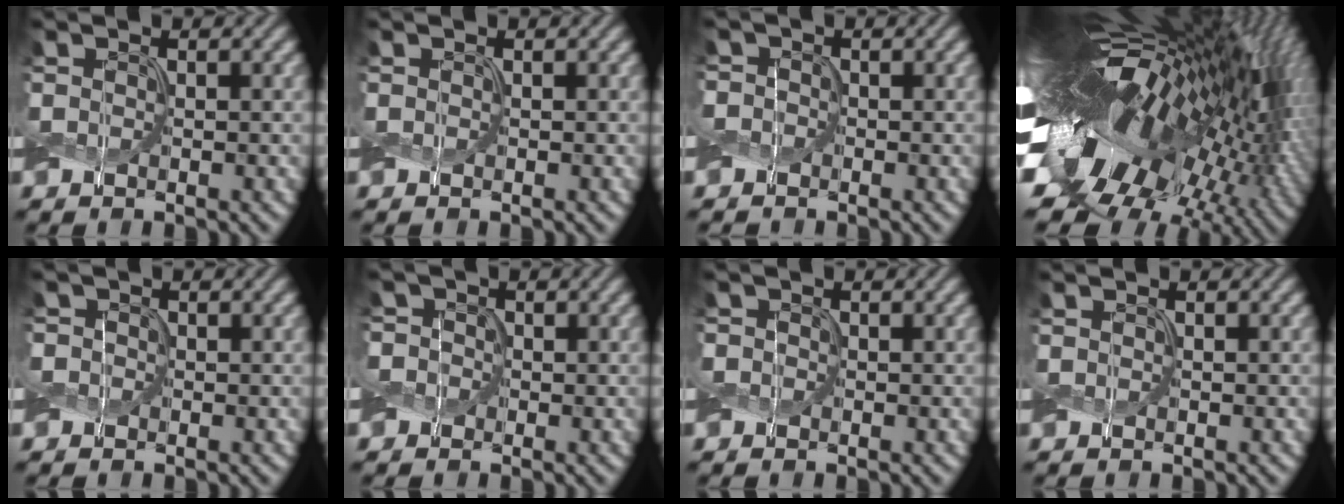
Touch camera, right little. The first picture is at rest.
{"total": 0.0}
{"total": 1.8, "force": [-0.2, 1.7, 0.4], "torque": [0.008, 0.014, -0.019]}
{"total": 19.7, "force": [-0.6, 9.5, 17.2], "torque": [-0.248, -0.017, -0.029]}
{"total": 1.0, "force": [-0.4, 0.9, 0.2], "torque": [0.003, 0.003, -0.014]}
{"total": 4.4, "force": [0.8, 3.7, 2.1], "torque": [-0.028, 0.030, -0.022]}
{"total": 0.7, "force": [-0.4, 0.6, 0.1], "torque": [0.002, -0.001, -0.010]}
{"total": 0.0}